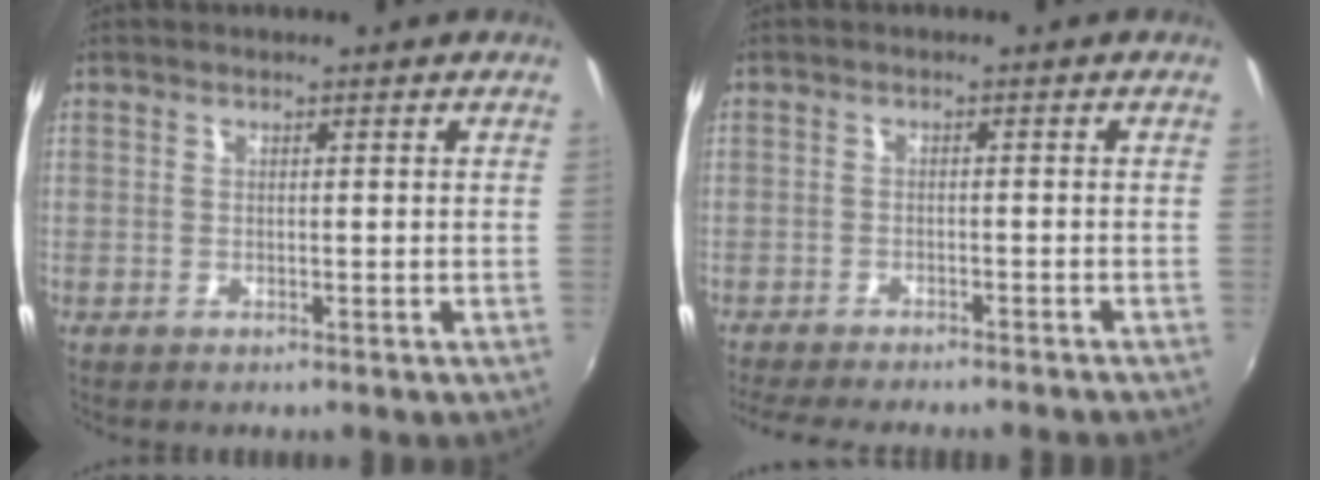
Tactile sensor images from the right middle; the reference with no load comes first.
{"total": 11.3, "force": [-10.0, 1.8, 5.0], "torque": [-0.110, -0.025, -0.147]}